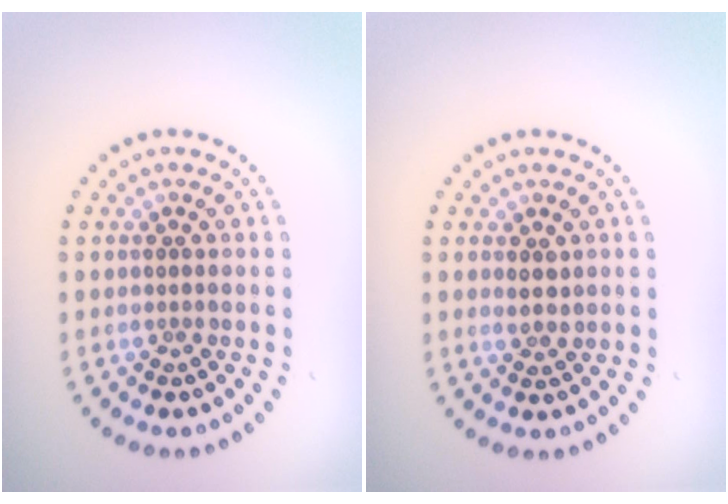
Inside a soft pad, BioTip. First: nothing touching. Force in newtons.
{"total": 1.2, "press": 1.1, "slide": 0.5}